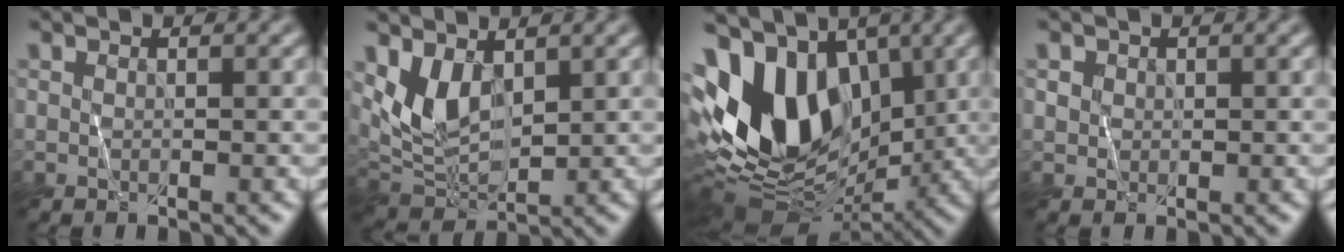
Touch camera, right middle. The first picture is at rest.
{"total": 4.1, "force": [1.5, 2.5, 2.9], "torque": [-0.065, -0.006, 0.044]}
{"total": 13.0, "force": [0.7, 9.1, 9.2], "torque": [-0.178, 0.005, 0.004]}
{"total": 0.8, "force": [0.1, 0.7, -0.2], "torque": [0.008, 0.002, 0.012]}